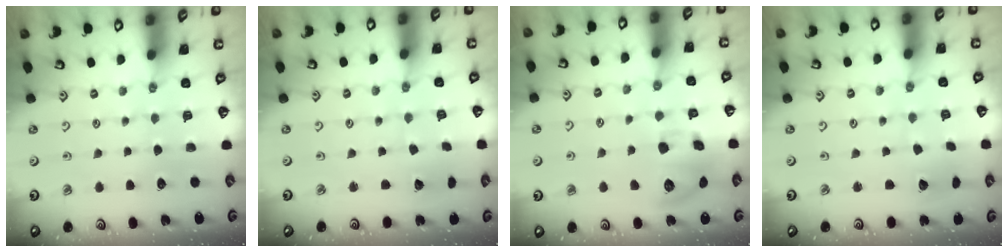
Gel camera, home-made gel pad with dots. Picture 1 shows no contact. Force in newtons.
{"total": 1.2, "press": 1.2, "slide": 0.0}
{"total": 11.9, "press": 11.8, "slide": 1.9}
{"total": 2.0, "press": 2.0, "slide": 0.2}